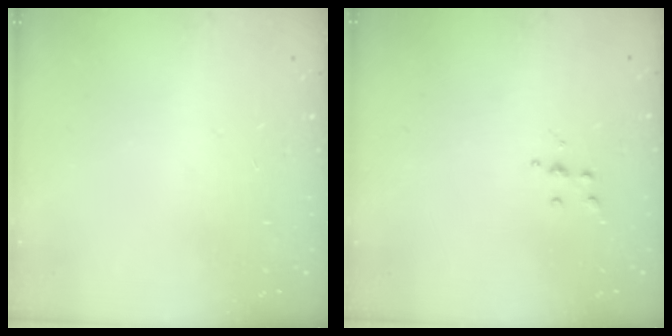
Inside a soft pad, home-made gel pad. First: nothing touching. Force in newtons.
{"total": 3.5, "press": 3.5, "slide": 0.3}